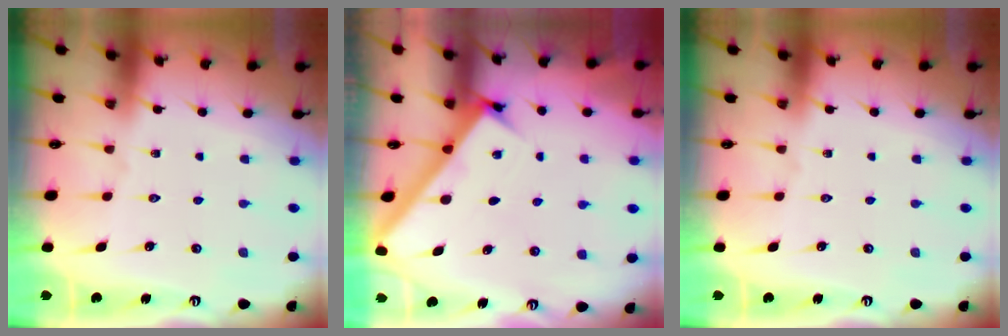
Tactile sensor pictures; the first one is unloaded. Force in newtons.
{"total": 2.9, "press": 2.9, "slide": 0.2}
{"total": 0.0}